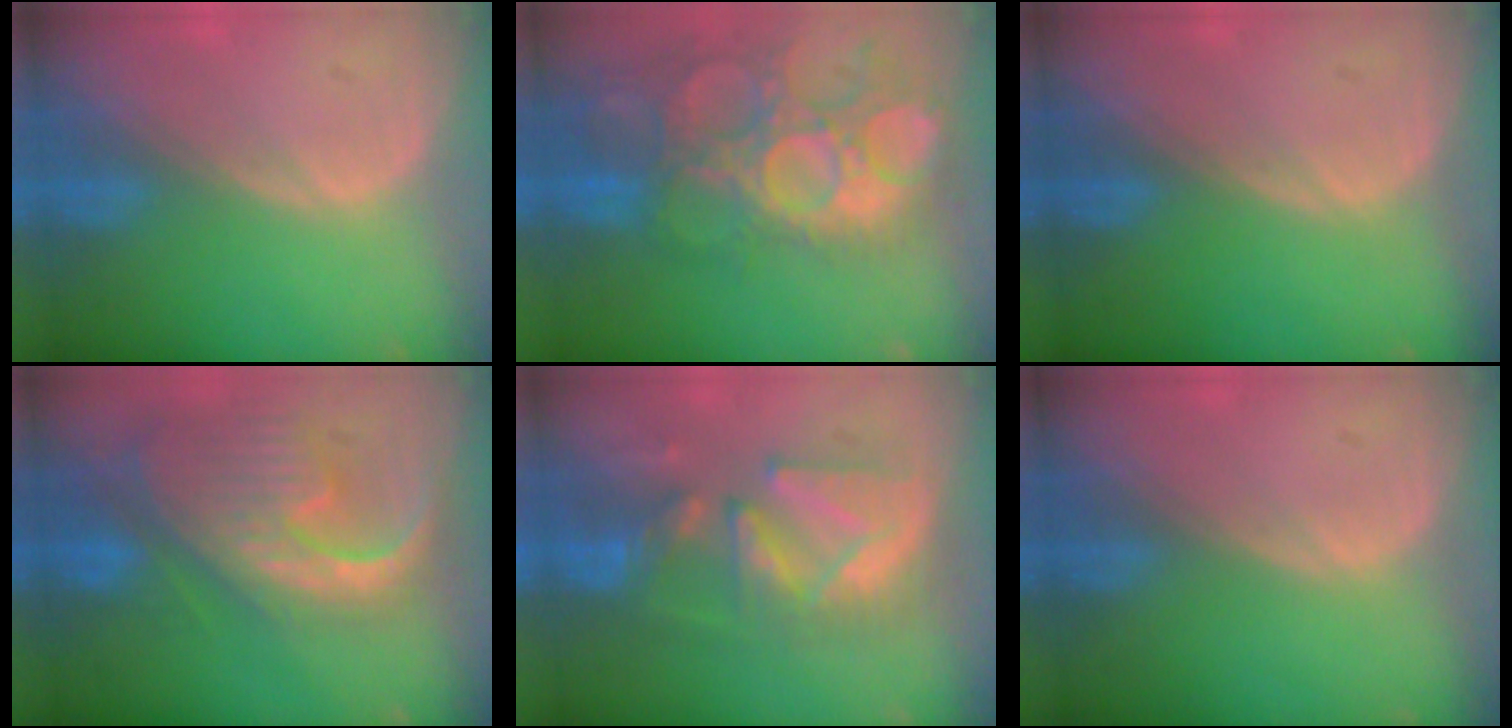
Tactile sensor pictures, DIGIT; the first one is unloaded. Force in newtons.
{"total": 15.0, "press": 12.5, "slide": 8.2}
{"total": 0.0}
{"total": 12.8, "press": 11.0, "slide": 6.6}
{"total": 9.4, "press": 9.3, "slide": 0.9}
{"total": 0.0}